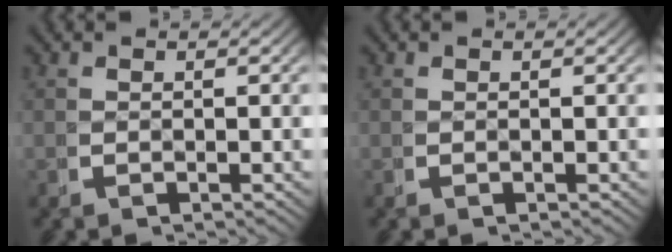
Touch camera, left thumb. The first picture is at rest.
{"total": 0.0}